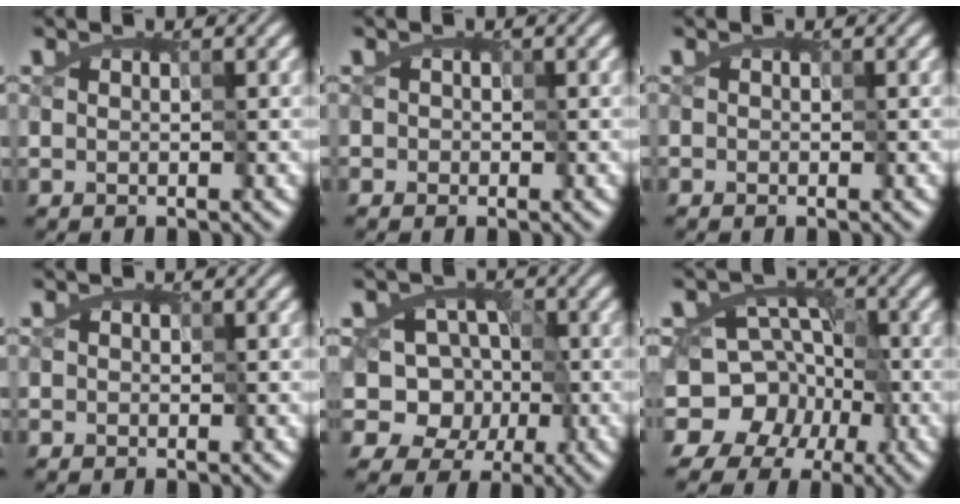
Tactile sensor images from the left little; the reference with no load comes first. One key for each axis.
{"total": 0.8, "fx": -0.3, "fy": 0.7, "fz": 0.3, "tx": -0.004, "ty": 0.006, "tz": -0.008}
{"total": 0.0}
{"total": 0.0}
{"total": 7.9, "fx": -2.3, "fy": 6.8, "fz": 3.4, "tx": -0.024, "ty": 0.027, "tz": -0.067}
{"total": 11.7, "fx": -6.3, "fy": 8.9, "fz": 4.0, "tx": -0.046, "ty": 0.003, "tz": -0.127}